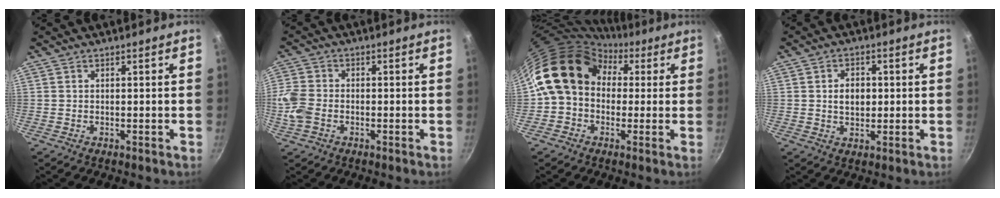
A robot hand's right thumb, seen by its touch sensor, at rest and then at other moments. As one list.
[{"total": 7.2, "force": [-1.9, 5.2, 4.5], "torque": [-0.104, 0.008, -0.050]}, {"total": 14.5, "force": [2.5, 11.6, 8.3], "torque": [-0.109, 0.032, 0.024]}, {"total": 5.0, "force": [0.5, 3.5, 3.5], "torque": [-0.040, 0.003, 0.006]}]